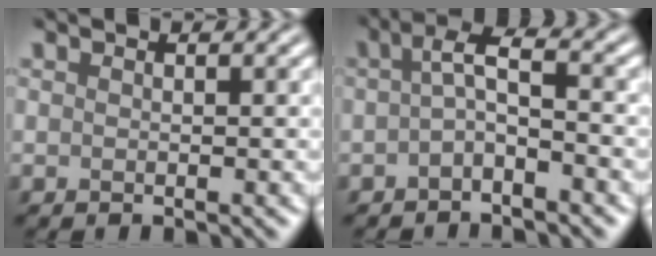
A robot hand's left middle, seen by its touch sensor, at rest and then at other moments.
{"total": 2.6, "force": [-0.7, 0.8, 2.3], "torque": [-0.046, 0.009, -0.020]}